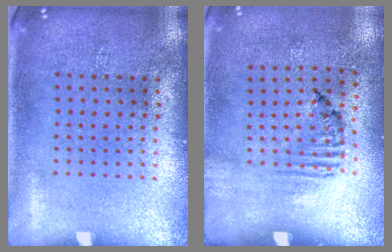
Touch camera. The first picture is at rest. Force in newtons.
{"total": 1.6, "press": 1.0, "slide": 1.3}